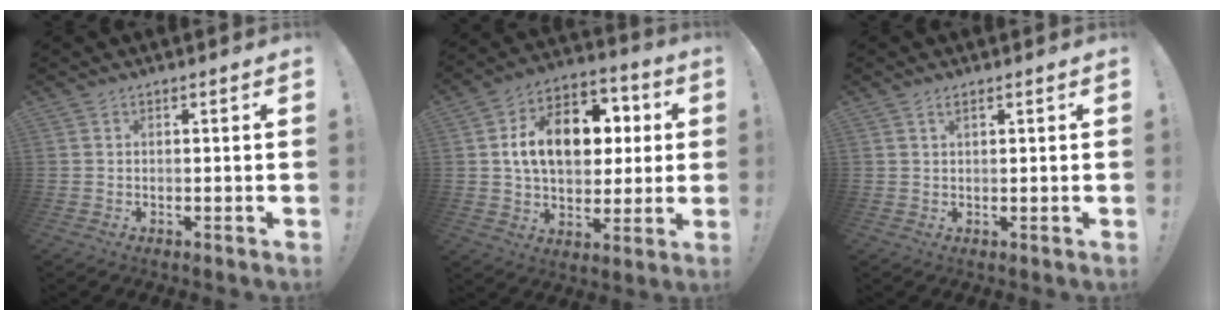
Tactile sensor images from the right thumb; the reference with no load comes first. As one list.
[{"total": 17.4, "force": [3.4, 11.8, 12.3], "torque": [-0.180, 0.003, 0.066]}, {"total": 1.6, "force": [1.1, 0.4, 1.1], "torque": [-0.015, -0.003, 0.019]}]